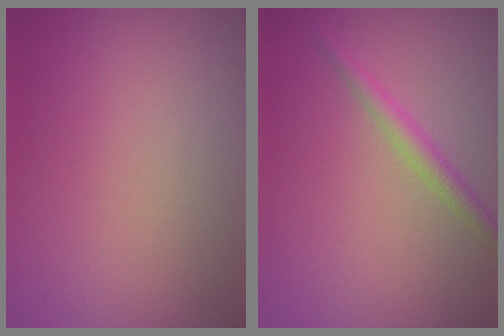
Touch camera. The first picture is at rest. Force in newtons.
{"total": 2.0, "press": 2.0, "slide": 0.1}